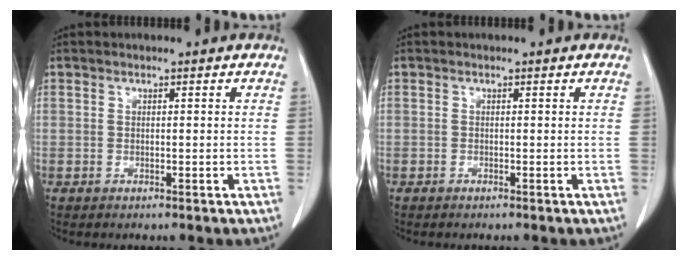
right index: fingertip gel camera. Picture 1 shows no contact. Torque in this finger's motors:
{"motor_torque": [-0.06, -0.02, -0.01, 0.01]}